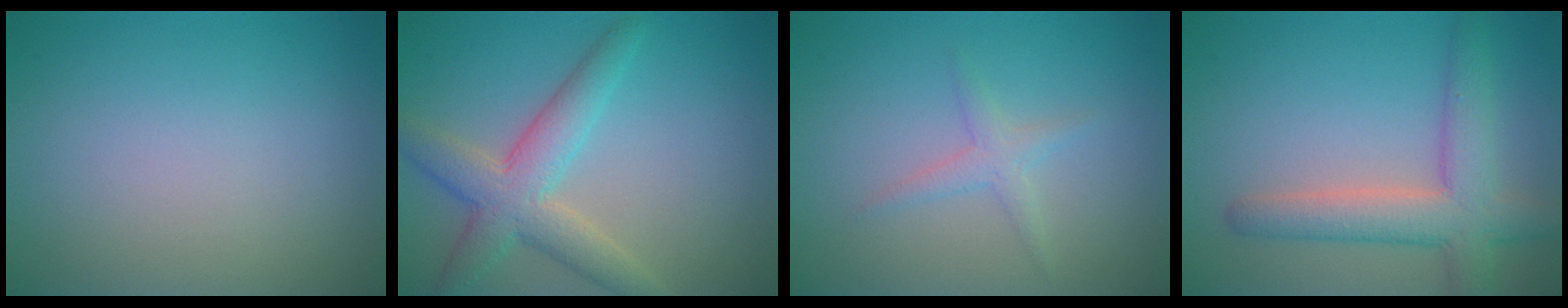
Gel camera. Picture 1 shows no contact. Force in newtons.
{"total": 5.1, "press": 5.1, "slide": 0.3}
{"total": 1.6, "press": 1.6, "slide": 0.1}
{"total": 5.4, "press": 5.4, "slide": 0.4}